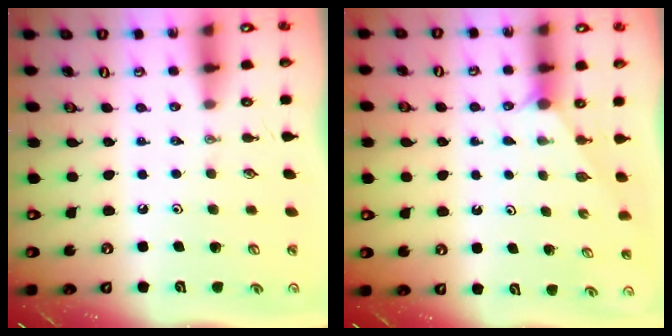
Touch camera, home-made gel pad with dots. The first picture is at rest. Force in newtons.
{"total": 1.1, "press": 1.1, "slide": 0.2}